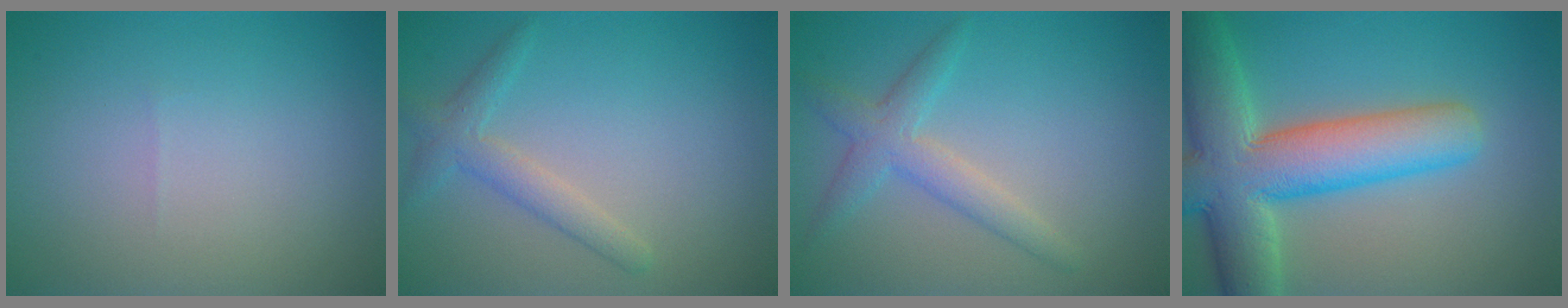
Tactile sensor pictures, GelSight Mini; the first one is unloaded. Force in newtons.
{"total": 2.4, "press": 2.4, "slide": 0.2}
{"total": 3.0, "press": 3.0, "slide": 0.1}
{"total": 10.9, "press": 10.9, "slide": 0.6}